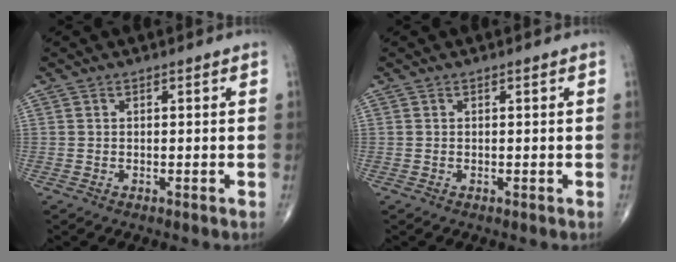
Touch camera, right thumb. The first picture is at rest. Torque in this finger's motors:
{"motor_torque": [2.72, 2.29, -0.09, -0.18, 0.00]}